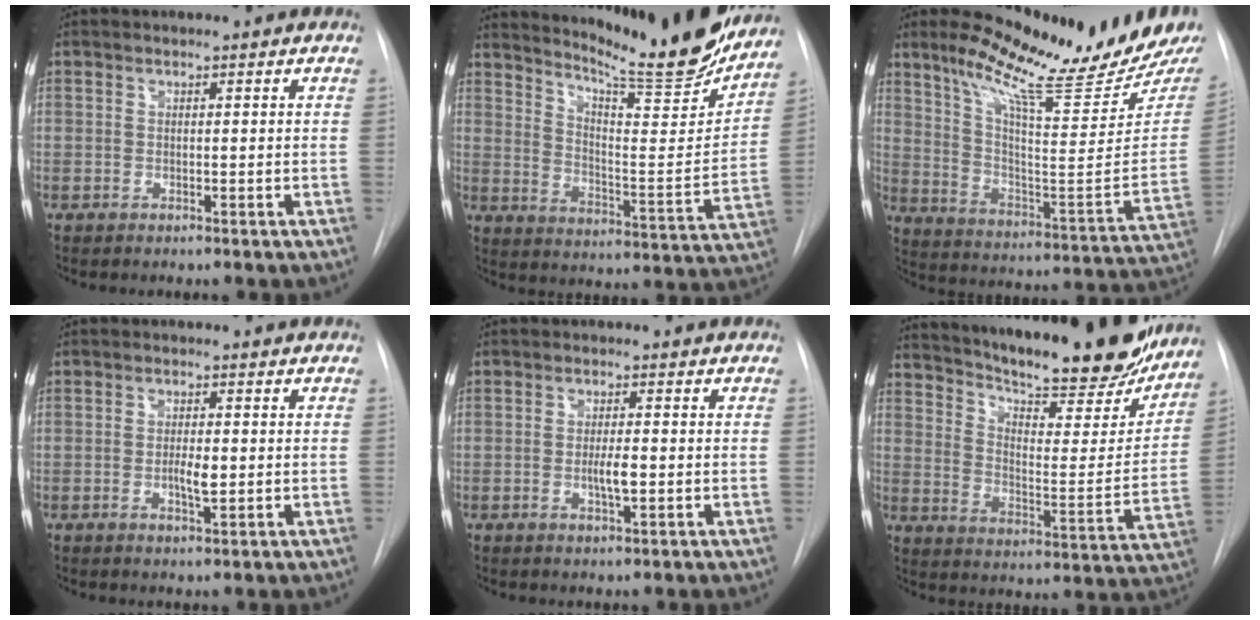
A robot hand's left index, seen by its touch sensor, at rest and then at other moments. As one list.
[{"total": 20.8, "force": [18.8, 1.1, 8.8], "torque": [-0.135, -0.079, 0.258]}, {"total": 21.2, "force": [17.8, 0.4, 11.5], "torque": [-0.182, -0.082, 0.261]}, {"total": 2.9, "force": [-0.7, 0.8, 2.7], "torque": [-0.050, -0.006, -0.010]}, {"total": 3.0, "force": [-0.9, 0.6, 2.9], "torque": [-0.053, -0.007, -0.013]}, {"total": 27.0, "force": [23.1, 5.1, 13.0], "torque": [-0.210, -0.053, 0.310]}]